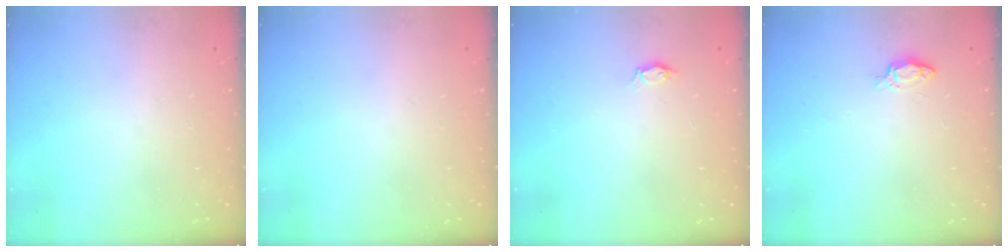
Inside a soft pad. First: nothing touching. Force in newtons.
{"total": 0.0}
{"total": 3.0, "press": 2.9, "slide": 0.3}
{"total": 4.7, "press": 4.7, "slide": 0.6}